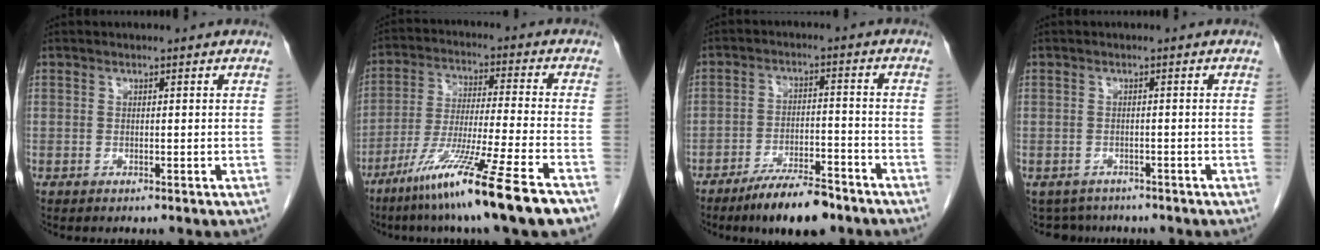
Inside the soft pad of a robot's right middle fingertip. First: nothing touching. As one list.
[{"total": 15.8, "force": [-10.4, -1.6, 11.8], "torque": [-0.226, -0.058, -0.183]}, {"total": 9.1, "force": [-7.0, 2.2, 5.4], "torque": [-0.085, -0.007, -0.118]}, {"total": 4.8, "force": [-4.0, 2.6, 0.1], "torque": [0.002, -0.002, -0.058]}]